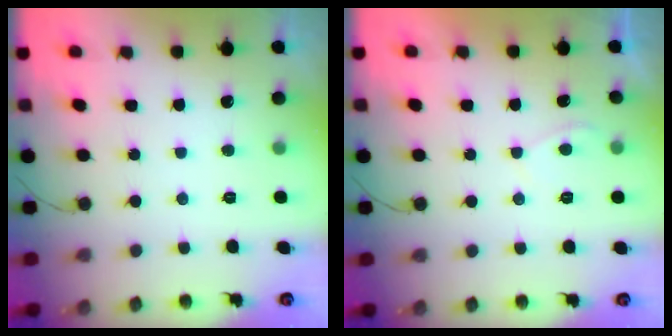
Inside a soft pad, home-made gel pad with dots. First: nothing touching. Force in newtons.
{"total": 1.4, "press": 1.2, "slide": 0.6}